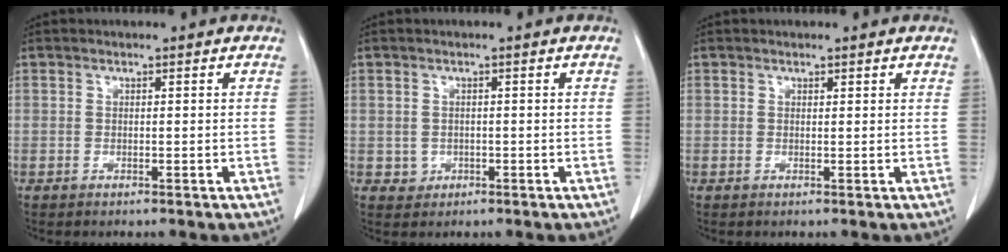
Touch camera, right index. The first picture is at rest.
{"total": 1.9, "force": [-0.4, 1.8, 0.3], "torque": [0.002, 0.005, -0.001]}
{"total": 0.6, "force": [0.6, 0.1, 0.1], "torque": [-0.004, -0.002, 0.005]}